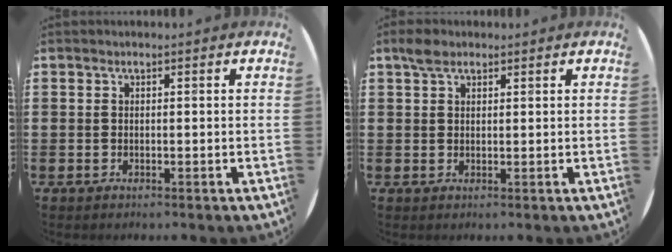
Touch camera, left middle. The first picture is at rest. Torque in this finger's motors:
{"motor_torque": [0.06, 0.02, -0.11, -0.04]}